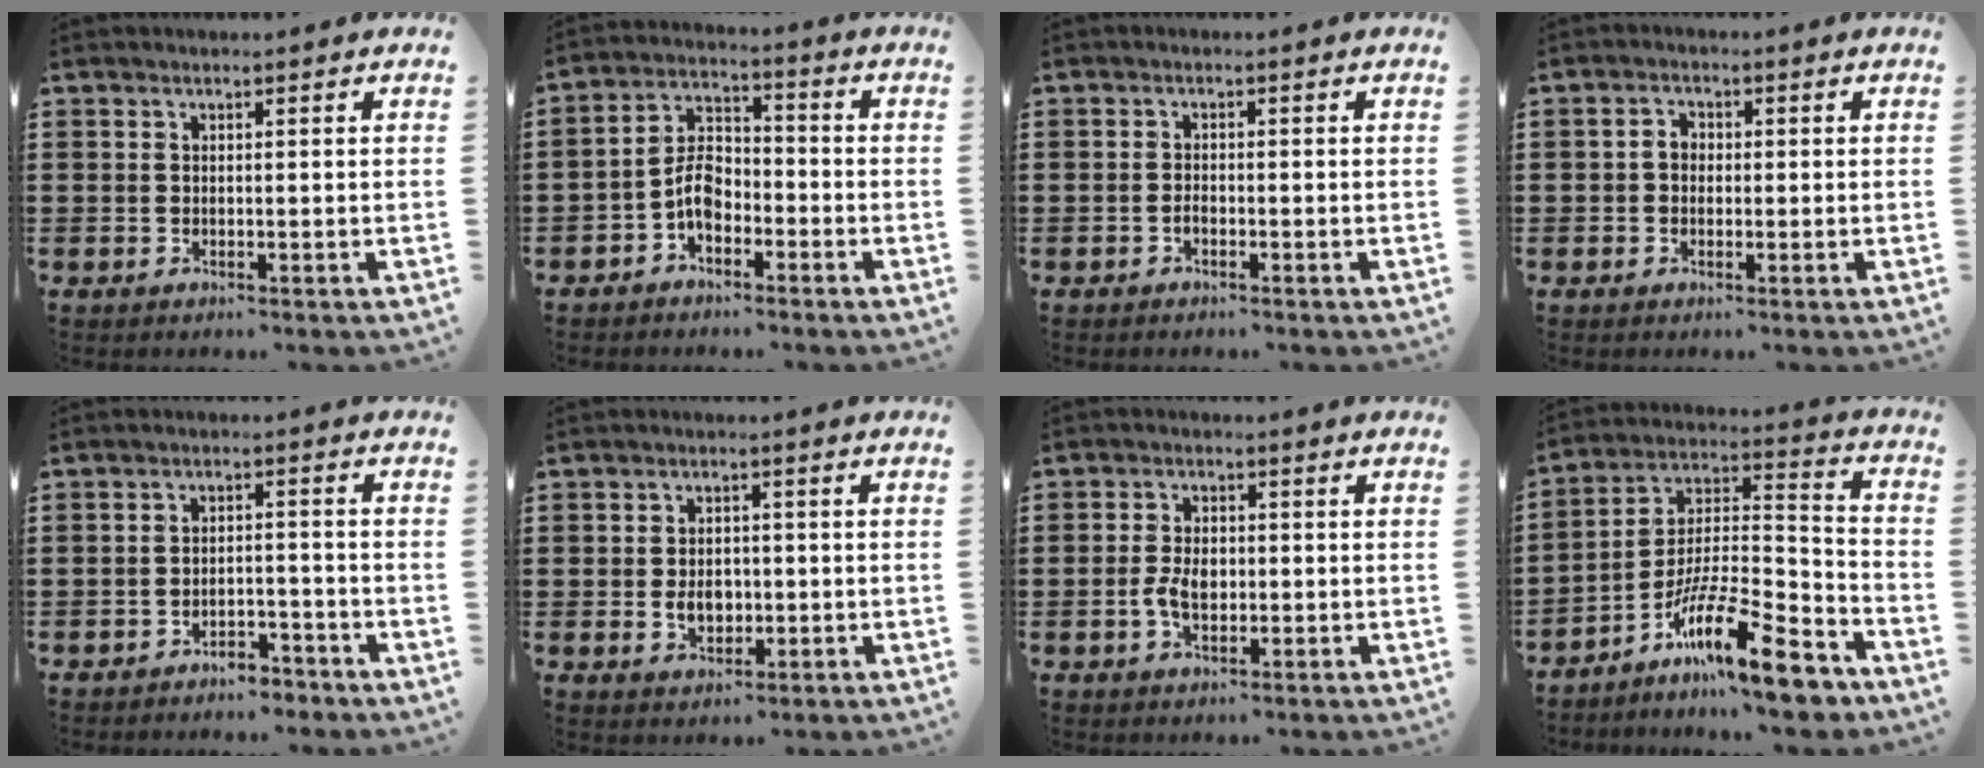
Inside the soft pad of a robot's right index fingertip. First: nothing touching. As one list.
[{"total": 5.9, "force": [-2.5, 3.7, 3.9], "torque": [-0.089, 0.010, -0.052]}, {"total": 0.9, "force": [-0.6, 0.5, 0.5], "torque": [-0.012, -0.003, -0.011]}, {"total": 2.1, "force": [-0.2, 1.6, 1.3], "torque": [-0.028, 0.006, -0.006]}, {"total": 3.3, "force": [-3.2, 0.7, 0.5], "torque": [-0.013, 0.004, -0.066]}, {"total": 4.0, "force": [-0.6, 3.0, 2.5], "torque": [-0.045, 0.004, -0.015]}, {"total": 3.9, "force": [-0.6, 2.4, 3.0], "torque": [-0.064, 0.004, -0.014]}, {"total": 15.9, "force": [-11.1, 3.0, 10.9], "torque": [-0.185, 0.026, -0.198]}]